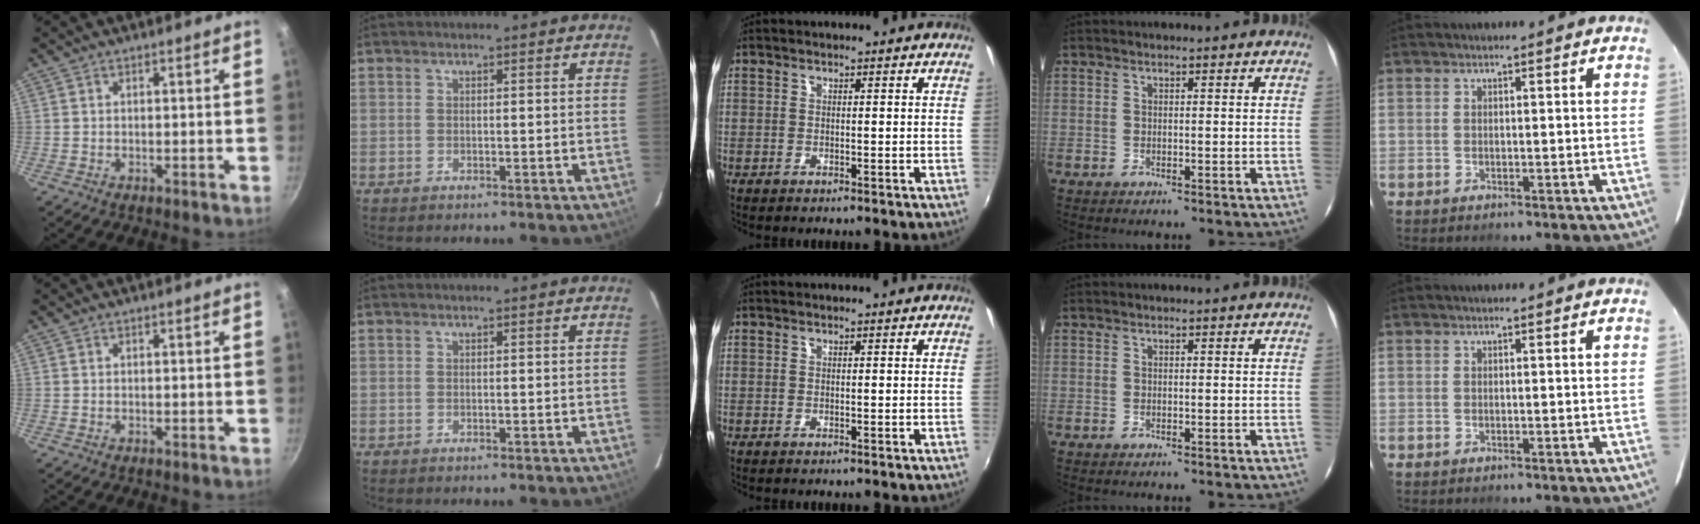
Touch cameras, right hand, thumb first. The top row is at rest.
{}